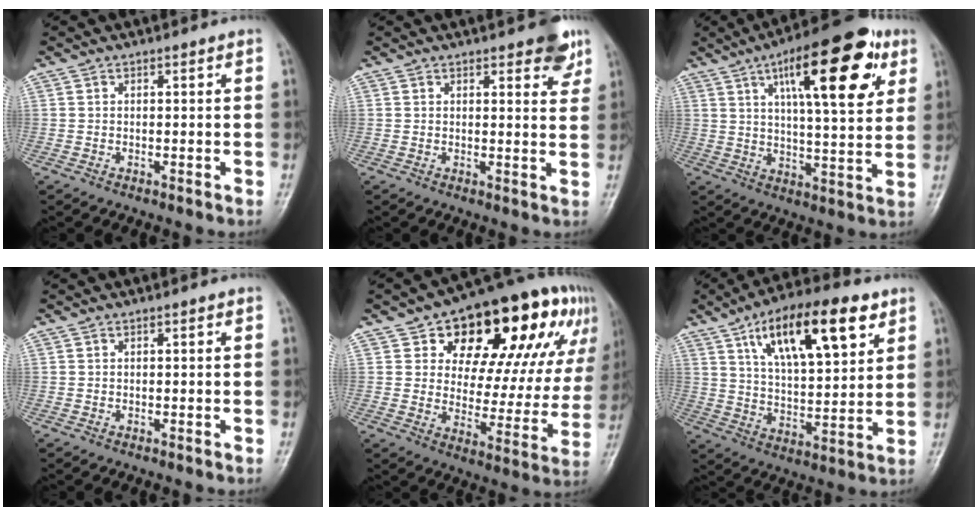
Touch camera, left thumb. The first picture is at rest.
{"total": 5.6, "force": [3.6, 2.1, 3.8], "torque": [-0.022, -0.016, 0.040]}
{"total": 20.5, "force": [8.9, 6.6, 17.2], "torque": [-0.222, -0.017, 0.128]}
{"total": 0.0}
{"total": 26.1, "force": [12.1, 13.5, 18.9], "torque": [-0.215, 0.010, 0.179]}
{"total": 19.3, "force": [9.4, 7.5, 15.1], "torque": [-0.213, -0.026, 0.159]}